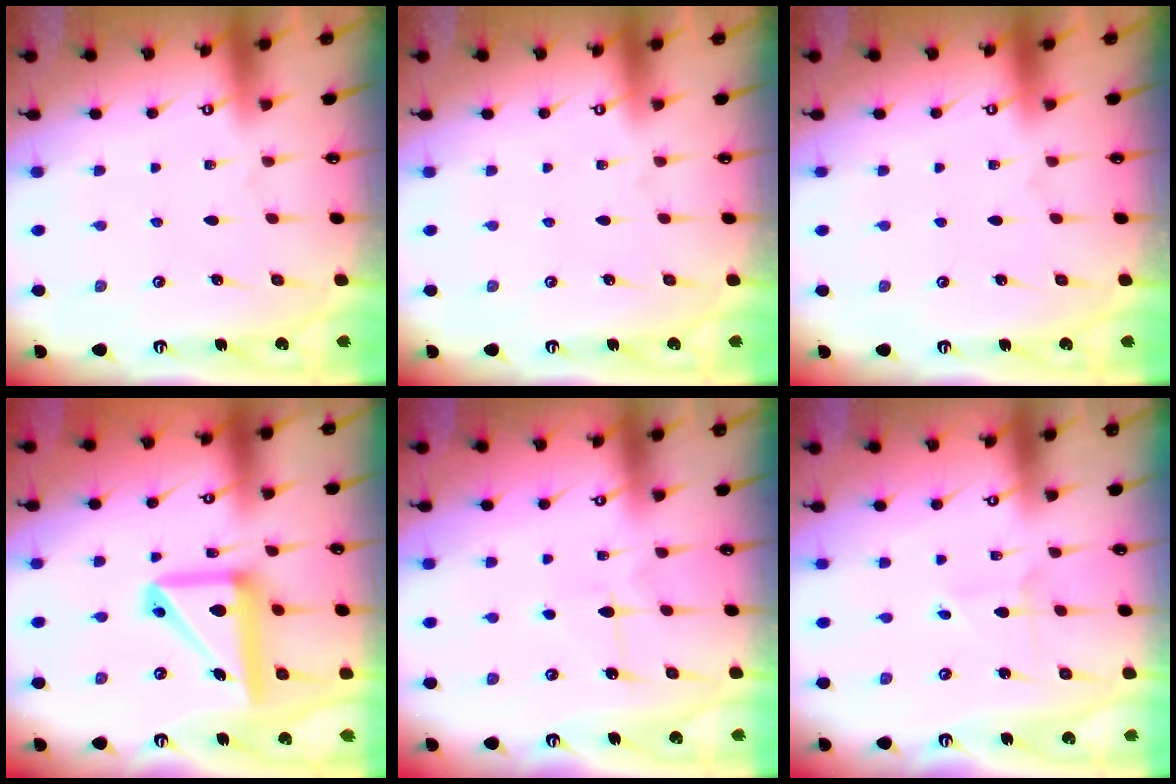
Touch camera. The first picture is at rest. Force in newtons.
{"total": 0.0}
{"total": 0.0}
{"total": 16.1, "press": 16.0, "slide": 2.1}
{"total": 5.6, "press": 5.5, "slide": 0.8}
{"total": 2.0, "press": 2.0, "slide": 0.1}